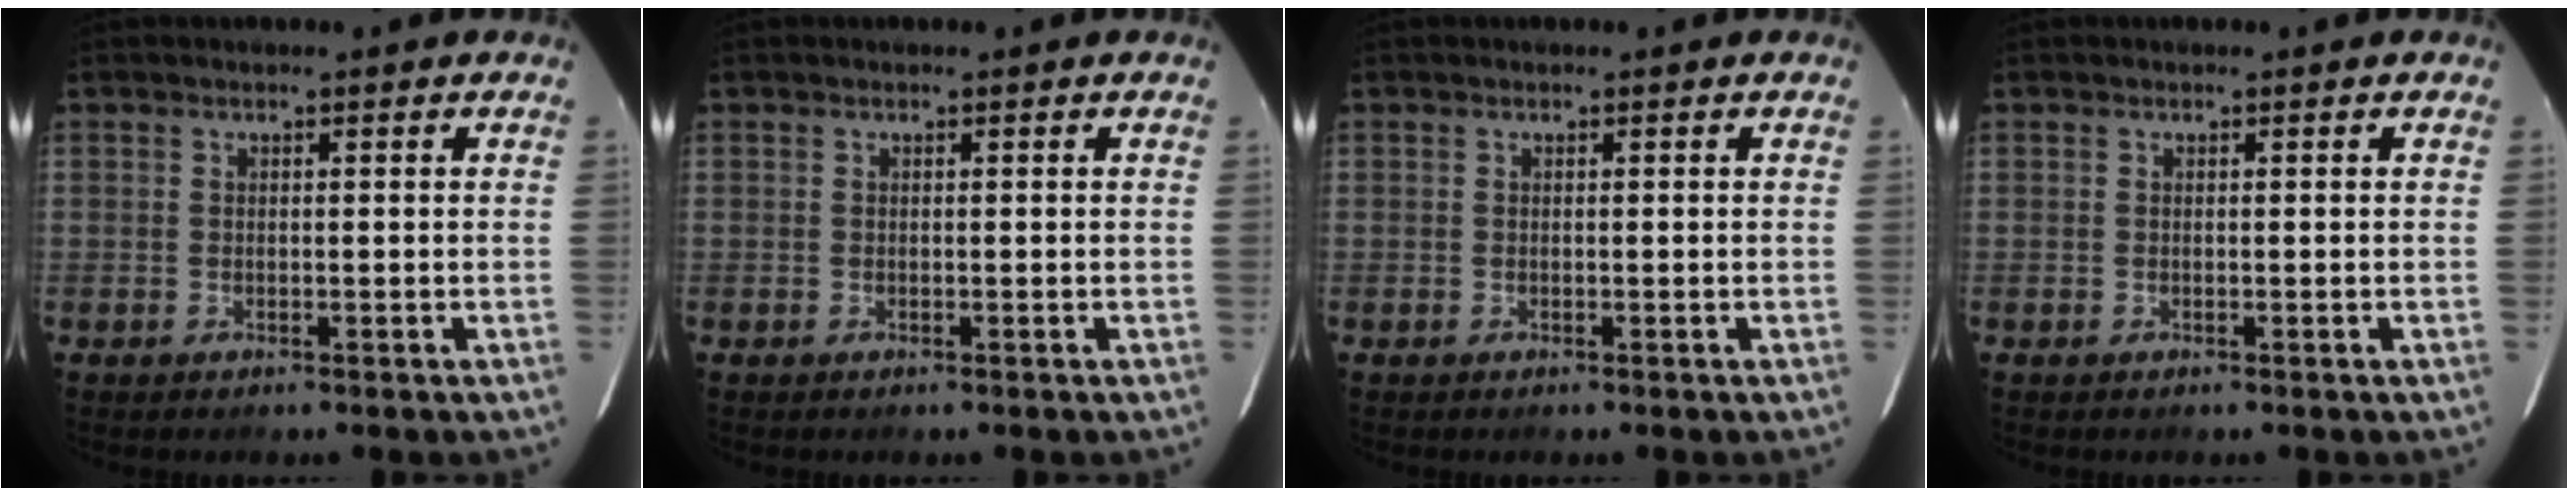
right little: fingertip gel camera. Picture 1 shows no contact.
{"total": 0.0}
{"total": 0.0}
{"total": 0.0}